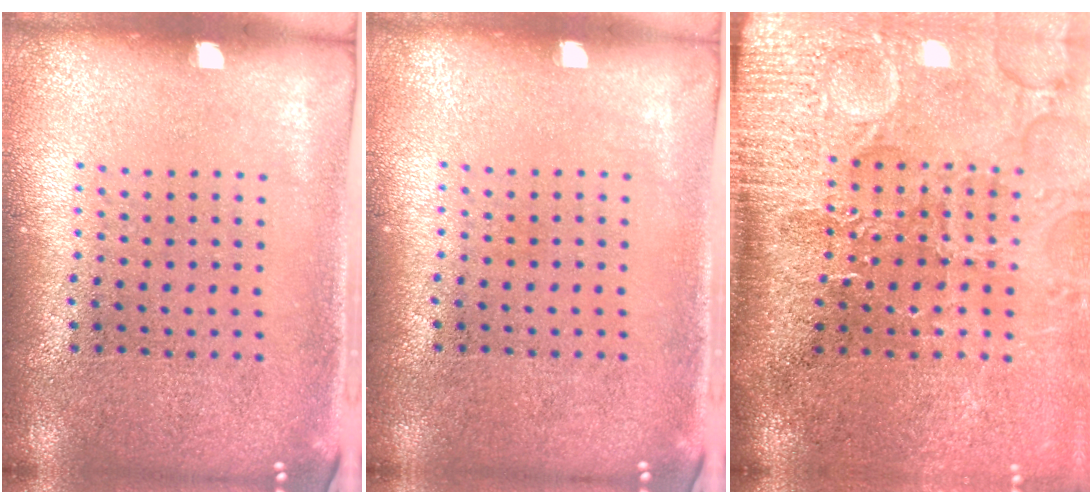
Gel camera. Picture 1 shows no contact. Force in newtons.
{"total": 0.0}
{"total": 4.5, "press": 3.8, "slide": 2.6}